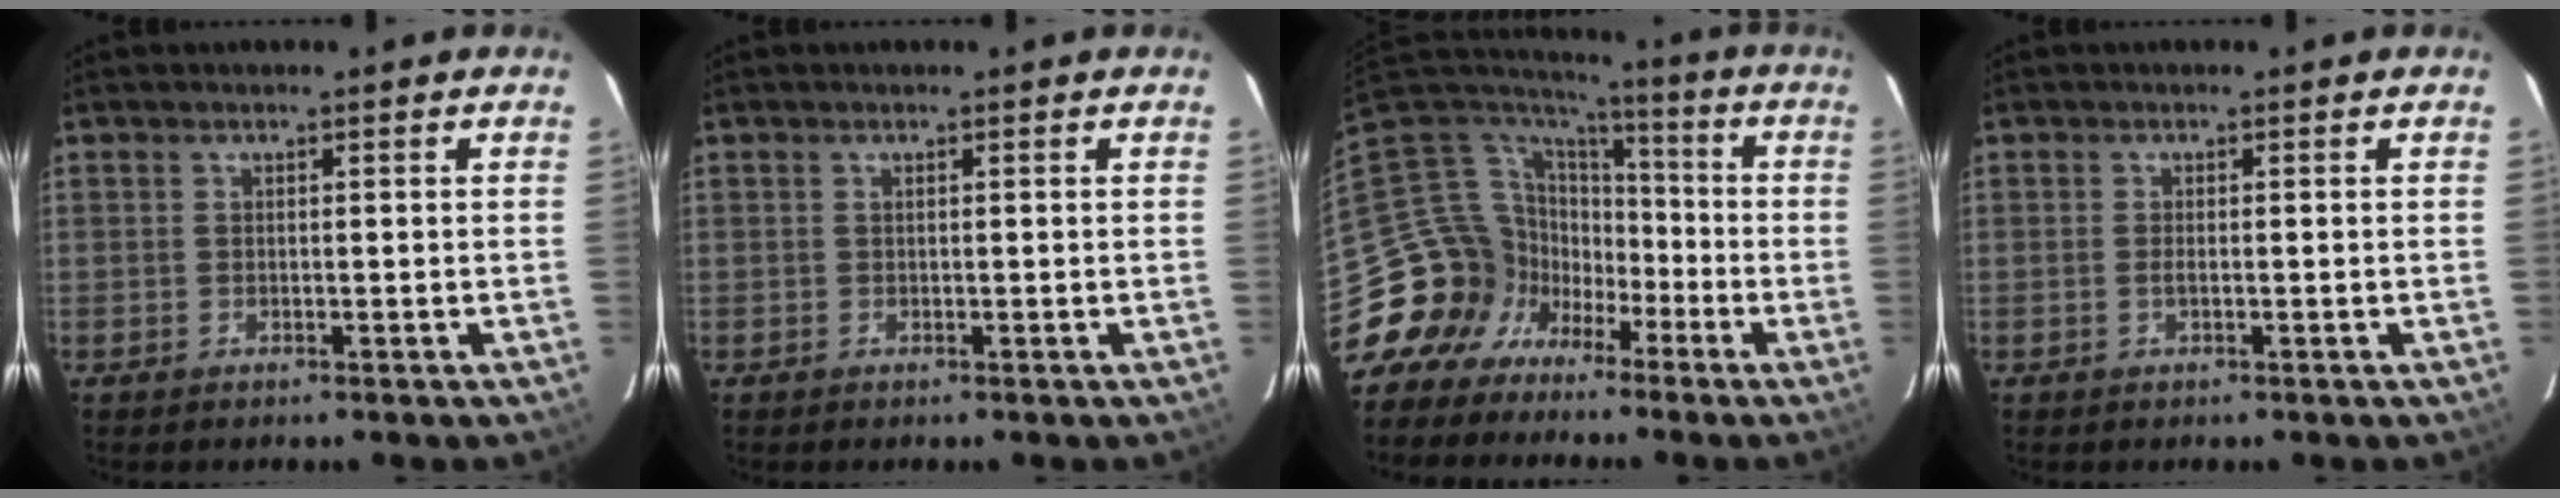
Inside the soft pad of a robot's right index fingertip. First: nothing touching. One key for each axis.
{"total": 0.0}
{"total": 15.3, "fx": -7.6, "fy": 12.8, "fz": 3.7, "tx": -0.097, "ty": 0.039, "tz": -0.140}
{"total": 0.8, "fx": -0.2, "fy": 0.1, "fz": 0.7, "tx": -0.013, "ty": -0.002, "tz": -0.004}